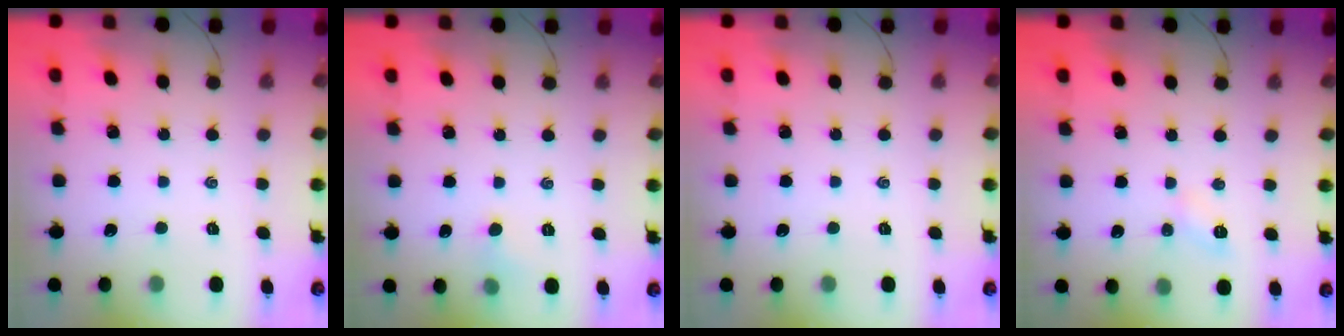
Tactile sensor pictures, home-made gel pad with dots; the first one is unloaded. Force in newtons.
{"total": 4.1, "press": 3.9, "slide": 1.3}
{"total": 0.0}
{"total": 3.9, "press": 3.6, "slide": 1.3}